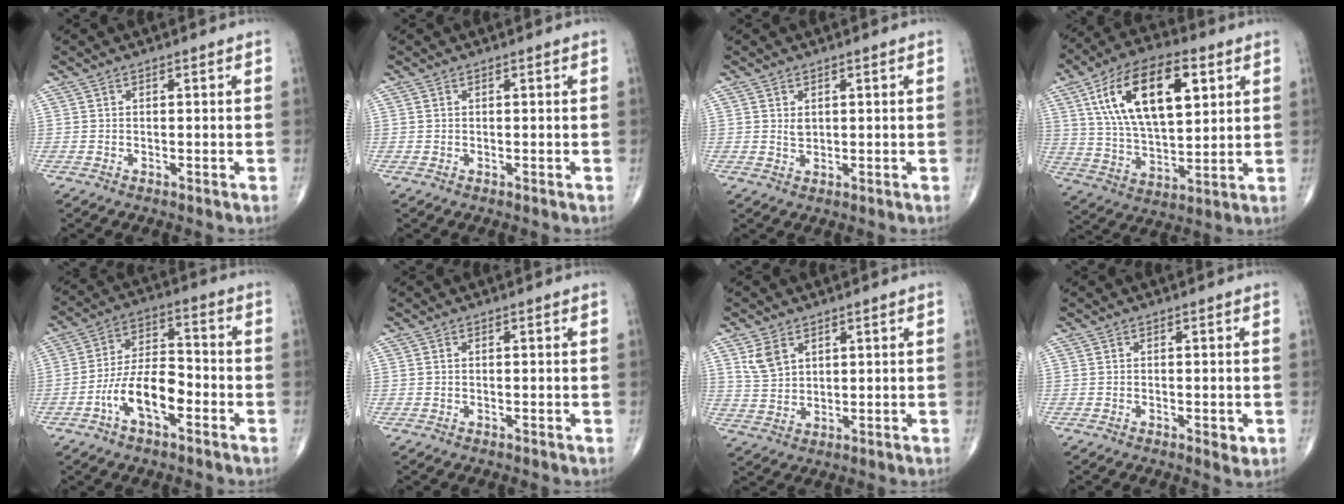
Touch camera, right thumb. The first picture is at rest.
{"total": 0.0}
{"total": 1.4, "force": [0.5, 1.0, 0.9], "torque": [-0.010, -0.006, 0.013]}
{"total": 20.4, "force": [7.3, 9.6, 16.5], "torque": [-0.274, -0.010, 0.129]}
{"total": 11.4, "force": [-4.6, 5.2, 9.0], "torque": [-0.162, 0.039, -0.087]}
{"total": 0.0}
{"total": 5.1, "force": [2.6, 3.4, 2.8], "torque": [-0.048, -0.009, 0.060]}
{"total": 2.0, "force": [-0.6, 0.8, 1.7], "torque": [-0.023, -0.005, -0.009]}